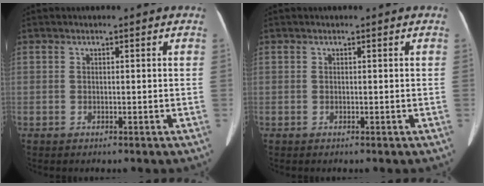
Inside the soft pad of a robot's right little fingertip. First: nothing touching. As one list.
[{"total": 0.0}]